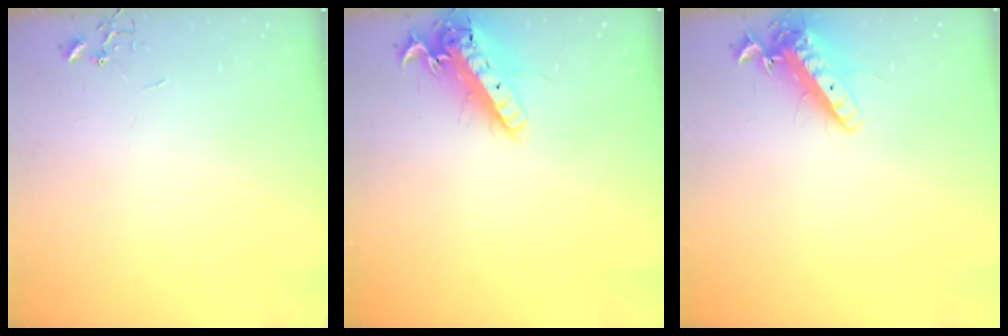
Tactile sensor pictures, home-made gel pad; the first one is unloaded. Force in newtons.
{"total": 18.2, "press": 18.0, "slide": 3.0}
{"total": 13.4, "press": 13.1, "slide": 2.5}